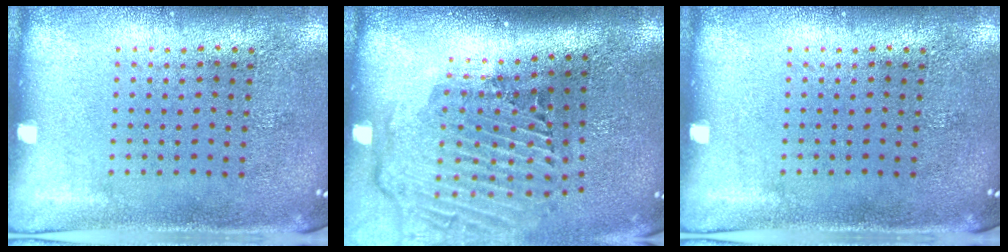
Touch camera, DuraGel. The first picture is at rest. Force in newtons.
{"total": 2.9, "press": 2.0, "slide": 2.1}
{"total": 0.0}